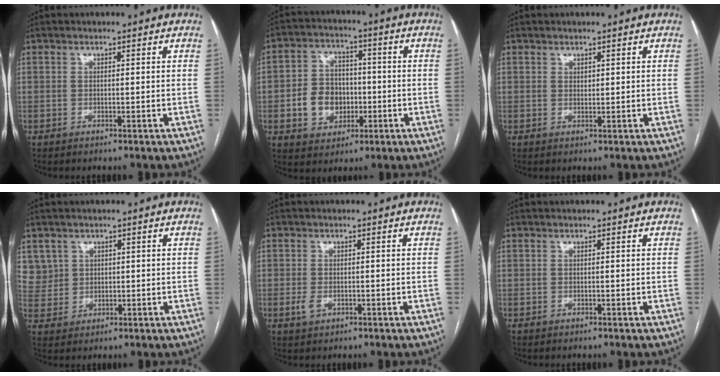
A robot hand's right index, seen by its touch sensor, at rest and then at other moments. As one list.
[{"total": 8.8, "force": [-1.7, 7.3, 4.7], "torque": [-0.097, 0.023, -0.023]}, {"total": 0.6, "force": [0.4, 0.4, 0.3], "torque": [-0.003, -0.004, 0.007]}, {"total": 6.0, "force": [2.6, 5.4, 0.2], "torque": [-0.005, 0.013, 0.062]}, {"total": 1.9, "force": [-0.6, 1.2, 1.4], "torque": [-0.030, -0.002, -0.008]}, {"total": 0.0}]